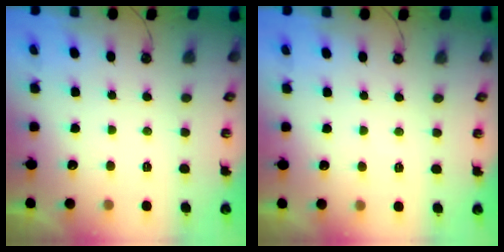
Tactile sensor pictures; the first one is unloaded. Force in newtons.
{"total": 1.2, "press": 1.2, "slide": 0.3}